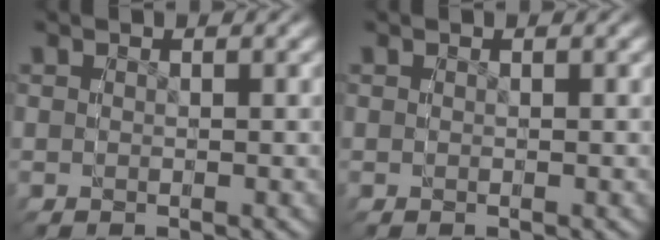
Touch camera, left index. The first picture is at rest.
{"total": 0.0}